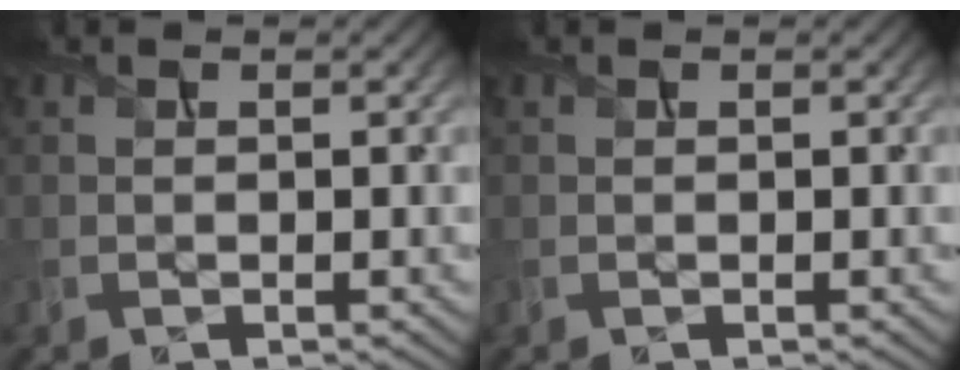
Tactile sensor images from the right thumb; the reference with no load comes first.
{"total": 0.0}